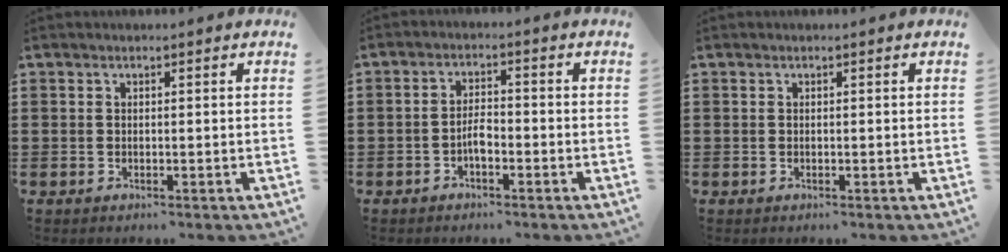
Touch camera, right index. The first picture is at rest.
{"total": 2.9, "force": [-1.3, 1.3, 2.3], "torque": [-0.052, 0.003, -0.028]}
{"total": 0.0}